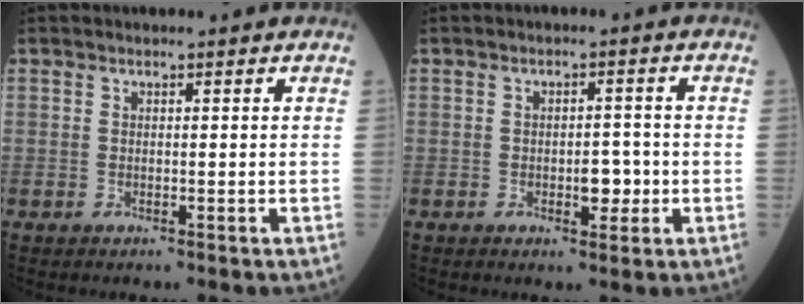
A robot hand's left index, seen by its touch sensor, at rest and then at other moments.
{"total": 3.1, "force": [-1.0, 1.5, 2.5], "torque": [-0.028, 0.000, -0.013]}